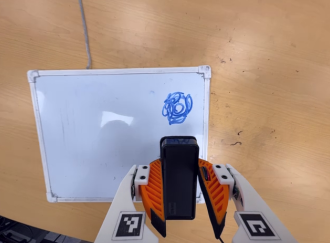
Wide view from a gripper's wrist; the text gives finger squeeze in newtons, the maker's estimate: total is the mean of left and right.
{"total": 4.5, "left": 3.6, "right": 5.5}